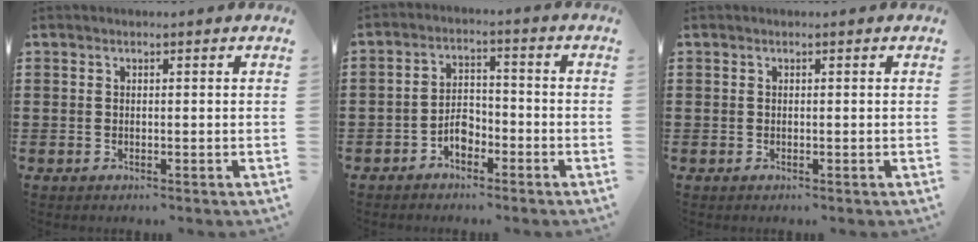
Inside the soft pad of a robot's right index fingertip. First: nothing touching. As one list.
[{"total": 4.0, "force": [-2.3, 2.3, 2.3], "torque": [-0.043, 0.007, -0.045]}, {"total": 0.0}]